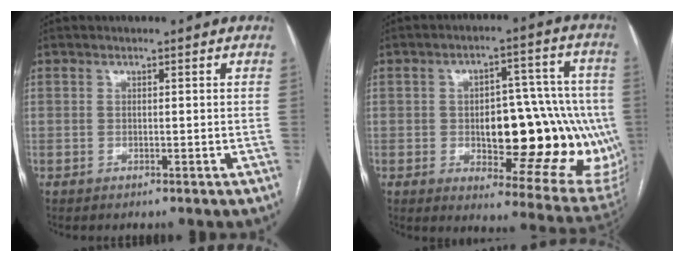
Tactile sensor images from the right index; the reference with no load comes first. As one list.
[{"total": 23.2, "force": [-2.7, 8.5, 21.3], "torque": [-0.195, 0.028, -0.004]}]